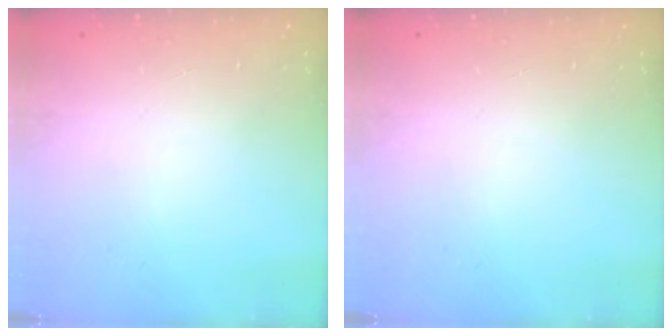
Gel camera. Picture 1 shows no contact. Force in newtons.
{"total": 0.0}